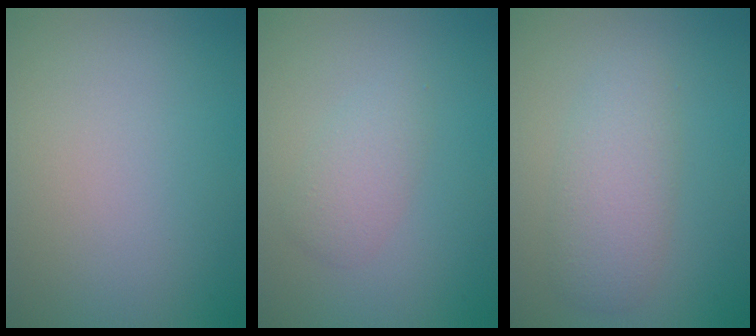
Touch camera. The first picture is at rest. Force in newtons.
{"total": 2.0, "press": 2.0, "slide": 0.0}
{"total": 2.2, "press": 2.2, "slide": 0.2}